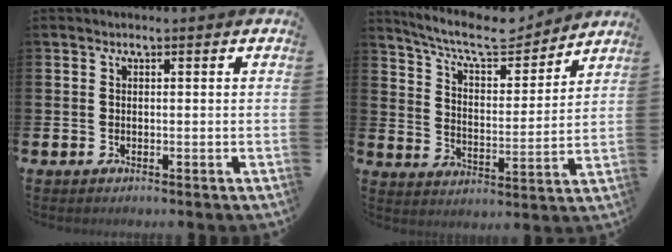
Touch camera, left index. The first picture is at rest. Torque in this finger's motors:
{"motor_torque": [0.99, -1.15, 0.45, 0.07]}